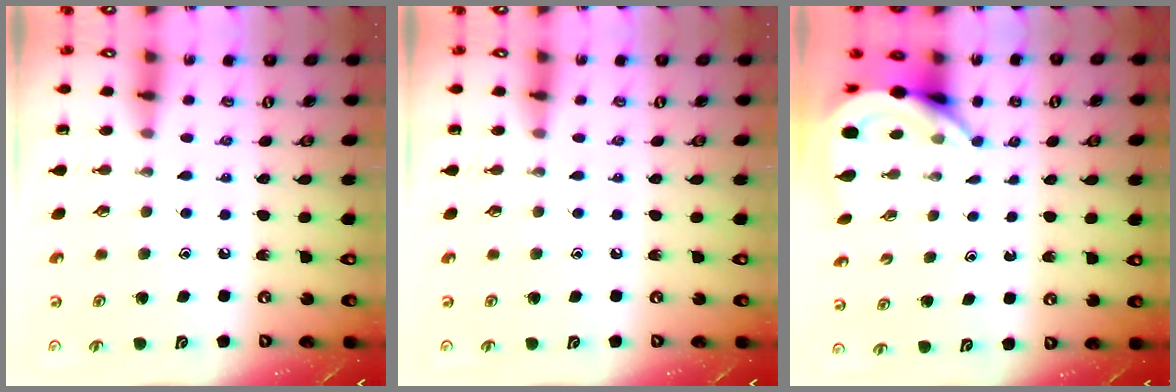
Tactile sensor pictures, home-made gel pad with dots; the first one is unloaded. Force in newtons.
{"total": 0.0}
{"total": 5.2, "press": 5.1, "slide": 0.5}